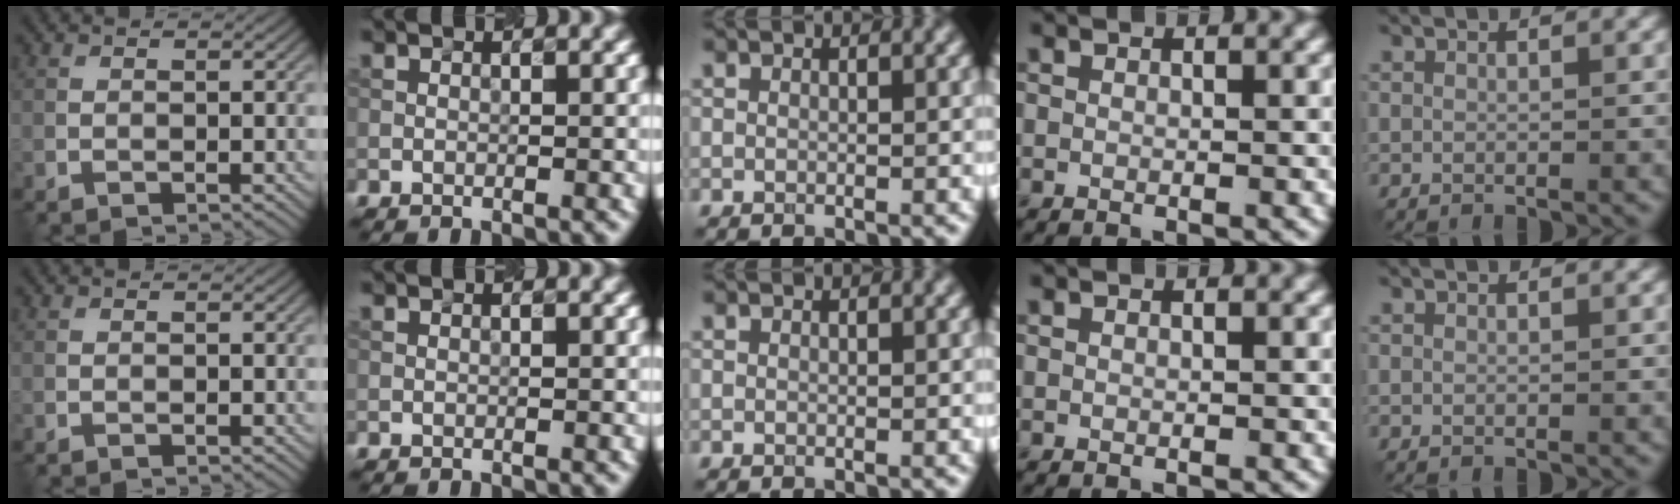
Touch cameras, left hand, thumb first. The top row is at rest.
{}